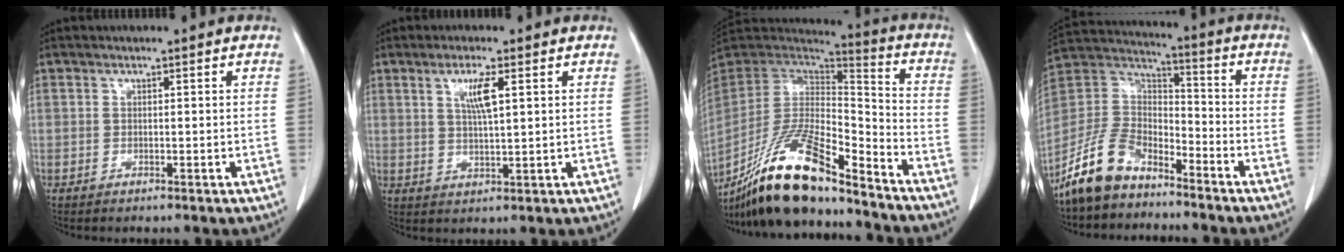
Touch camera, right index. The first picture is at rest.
{"total": 4.5, "force": [1.7, 0.3, 4.1], "torque": [-0.079, -0.002, 0.033]}
{"total": 19.2, "force": [-15.0, 3.4, 11.4], "torque": [-0.233, -0.007, -0.278]}
{"total": 11.4, "force": [-8.8, 5.2, 4.9], "torque": [-0.115, 0.020, -0.179]}